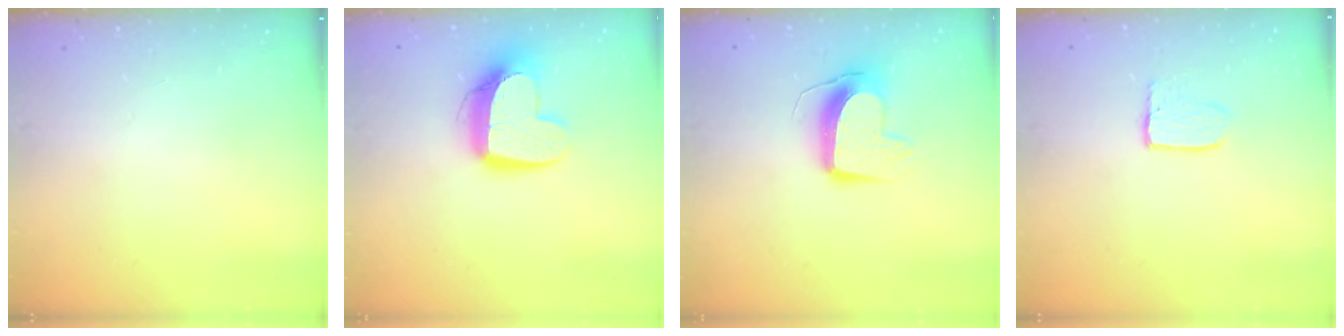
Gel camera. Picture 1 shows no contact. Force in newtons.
{"total": 12.2, "press": 12.1, "slide": 0.8}
{"total": 10.1, "press": 10.1, "slide": 0.4}
{"total": 3.4, "press": 3.4, "slide": 0.3}